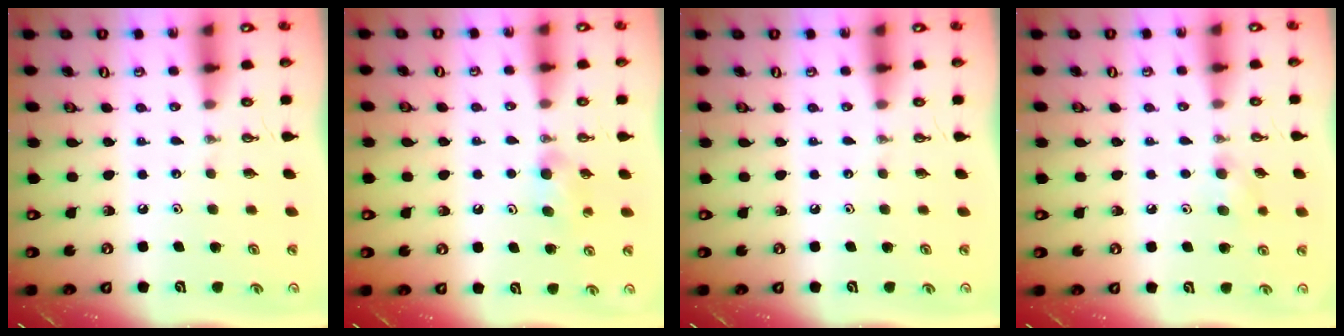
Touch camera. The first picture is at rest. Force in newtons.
{"total": 4.2, "press": 3.9, "slide": 1.5}
{"total": 0.0}
{"total": 6.0, "press": 5.8, "slide": 1.4}